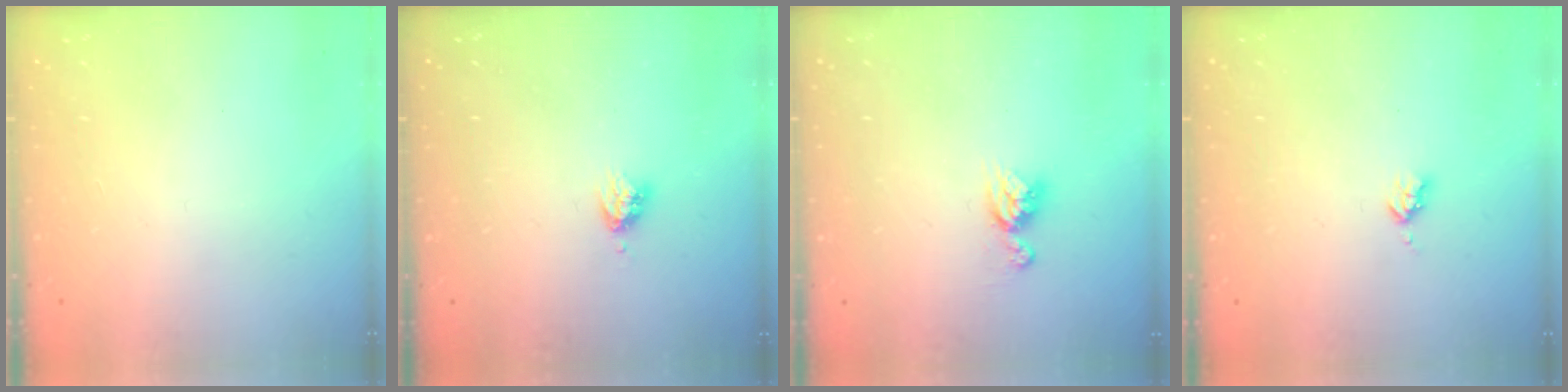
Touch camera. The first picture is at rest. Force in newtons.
{"total": 3.6, "press": 3.5, "slide": 0.5}
{"total": 8.0, "press": 7.9, "slide": 0.7}
{"total": 2.7, "press": 2.6, "slide": 0.5}